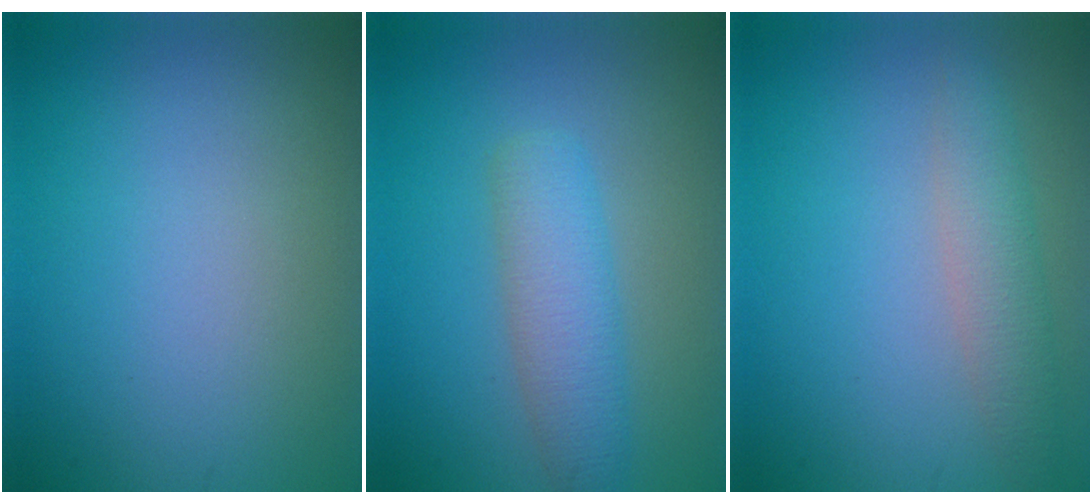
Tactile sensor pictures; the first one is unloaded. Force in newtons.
{"total": 4.1, "press": 4.1, "slide": 0.1}
{"total": 3.1, "press": 3.1, "slide": 0.0}